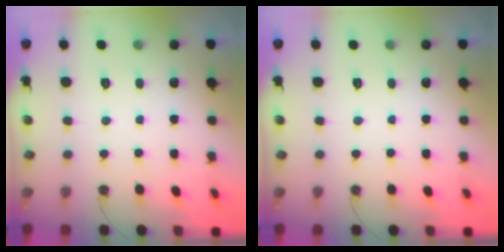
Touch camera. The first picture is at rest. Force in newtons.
{"total": 0.0}